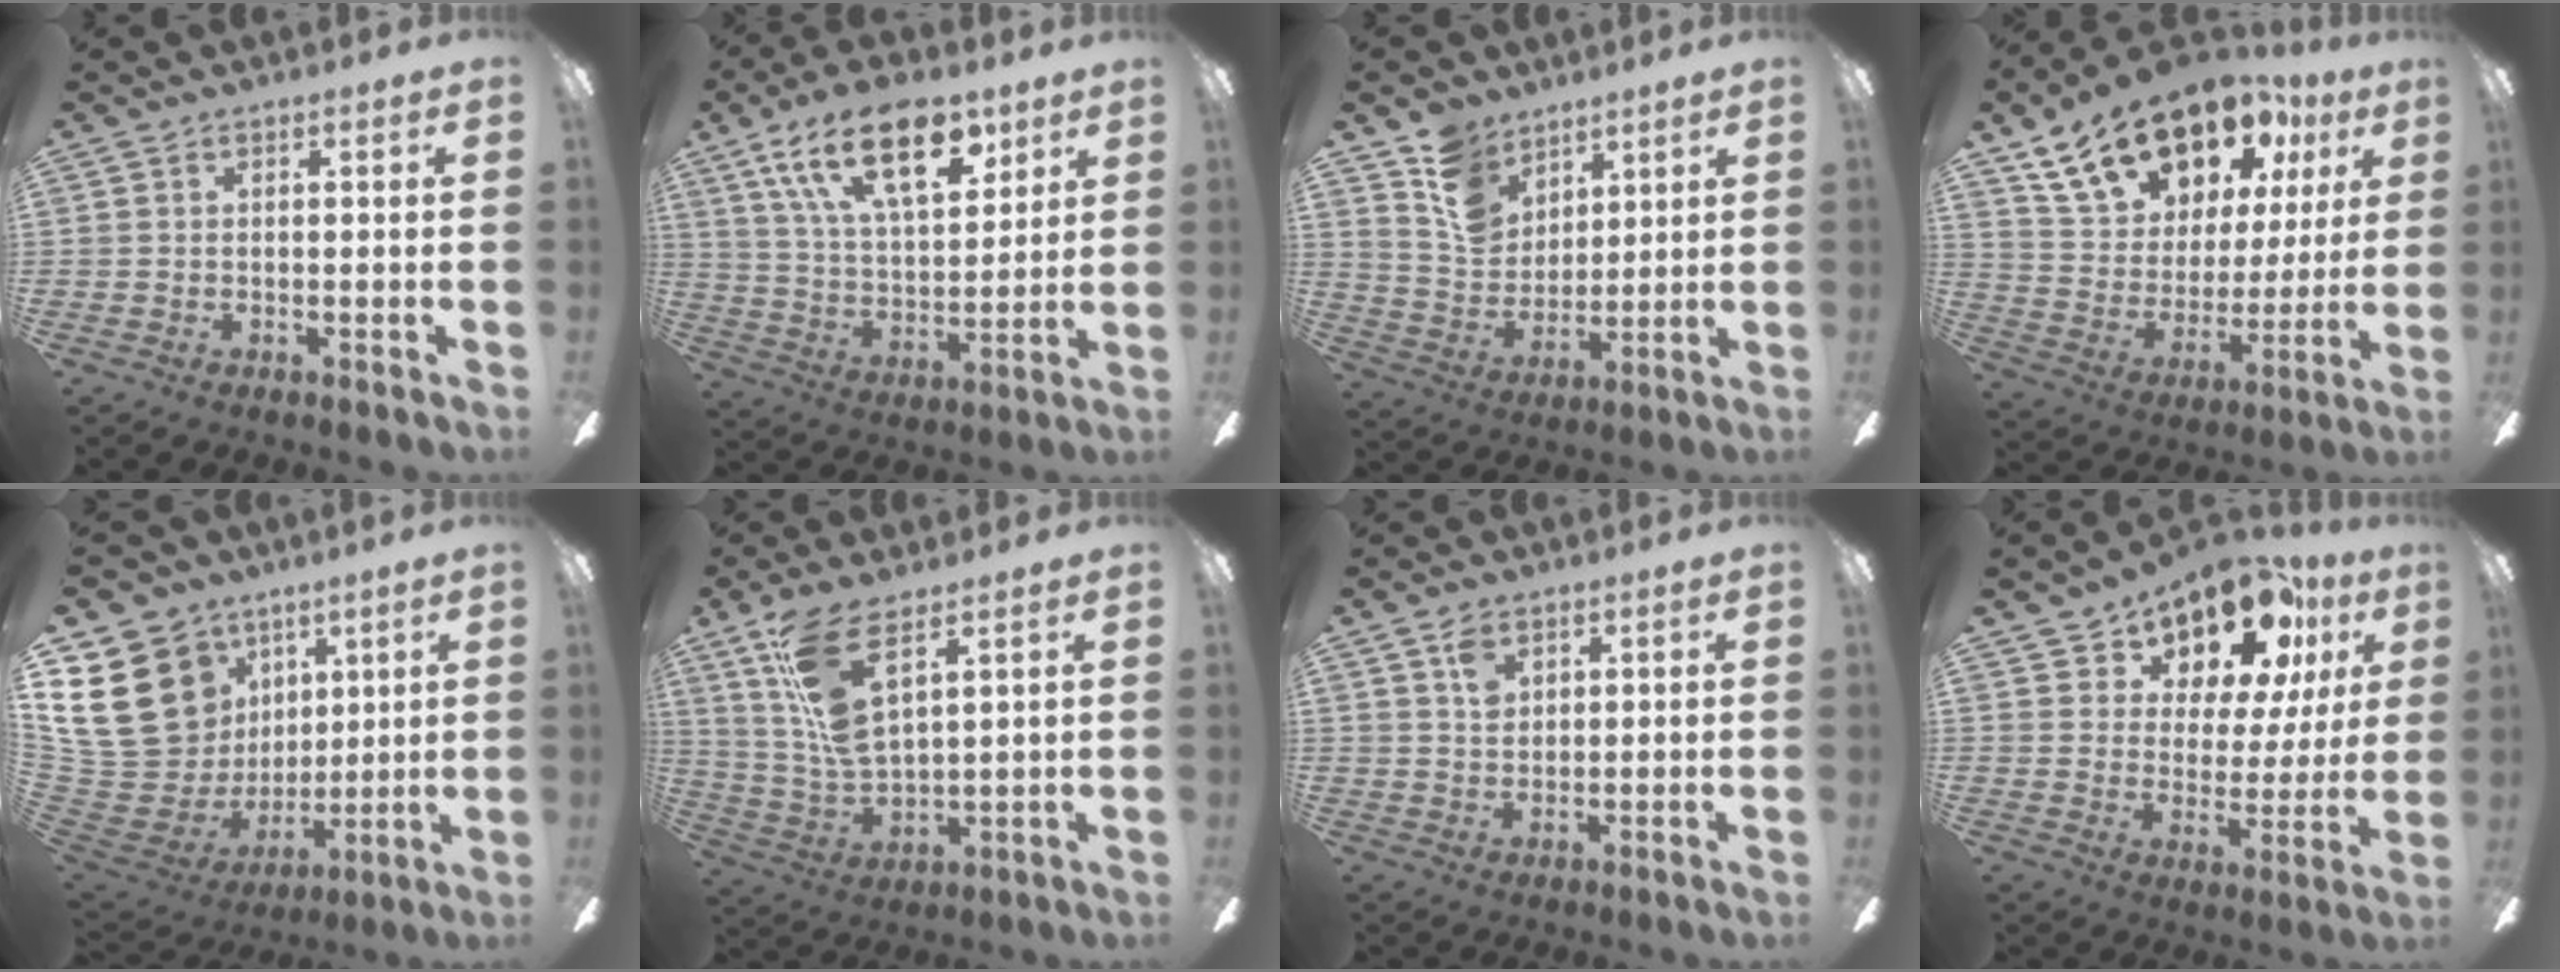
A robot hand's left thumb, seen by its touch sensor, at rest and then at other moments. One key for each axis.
{"total": 20.0, "fx": 11.2, "fy": 9.8, "fz": 13.4, "tx": -0.231, "ty": -0.037, "tz": 0.192}
{"total": 11.3, "fx": 7.9, "fy": 7.5, "fz": 3.1, "tx": -0.076, "ty": -0.037, "tz": 0.158}
{"total": 20.6, "fx": 15.0, "fy": 11.4, "fz": 8.3, "tx": -0.157, "ty": -0.084, "tz": 0.280}
{"total": 23.2, "fx": 8.6, "fy": 18.7, "fz": 10.7, "tx": -0.229, "ty": -0.051, "tz": 0.192}
{"total": 12.8, "fx": 7.5, "fy": 4.6, "fz": 9.3, "tx": -0.206, "ty": -0.029, "tz": 0.140}
{"total": 4.2, "fx": 2.3, "fy": 2.9, "fz": 2.0, "tx": -0.031, "ty": -0.002, "tz": 0.040}
{"total": 15.0, "fx": 12.0, "fy": 6.8, "fz": 6.1, "tx": -0.118, "ty": -0.084, "tz": 0.208}